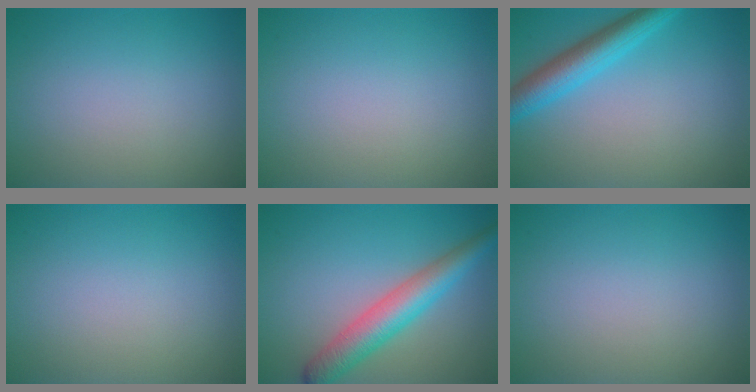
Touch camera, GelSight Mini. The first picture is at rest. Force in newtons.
{"total": 0.0}
{"total": 4.6, "press": 4.6, "slide": 0.1}
{"total": 0.0}
{"total": 5.2, "press": 5.2, "slide": 0.1}
{"total": 0.0}